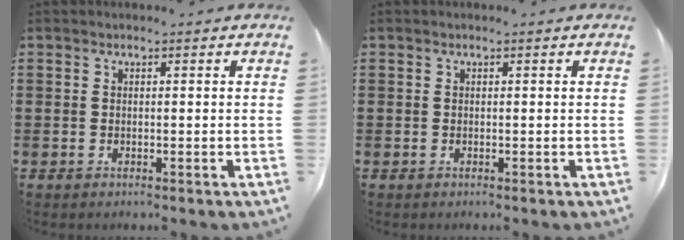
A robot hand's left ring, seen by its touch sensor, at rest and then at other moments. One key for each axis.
{"total": 0.0}